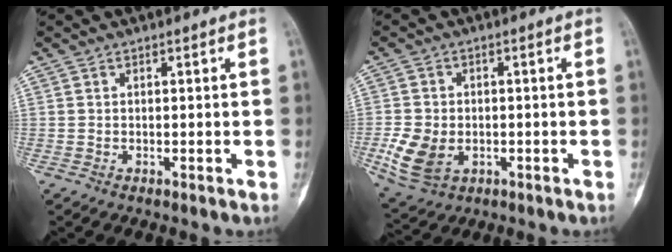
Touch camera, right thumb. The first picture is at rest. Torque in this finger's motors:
{"motor_torque": [-0.18, 0.45, 0.39, -0.69, 0.07]}